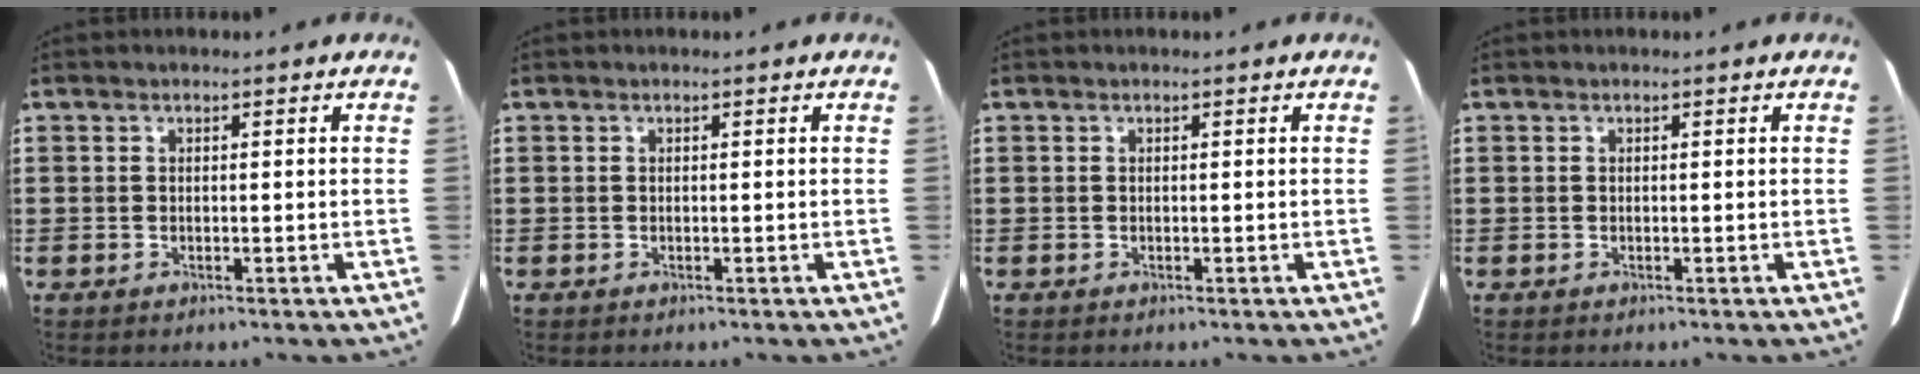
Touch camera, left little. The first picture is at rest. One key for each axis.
{"total": 0.0}
{"total": 0.0}
{"total": 0.0}